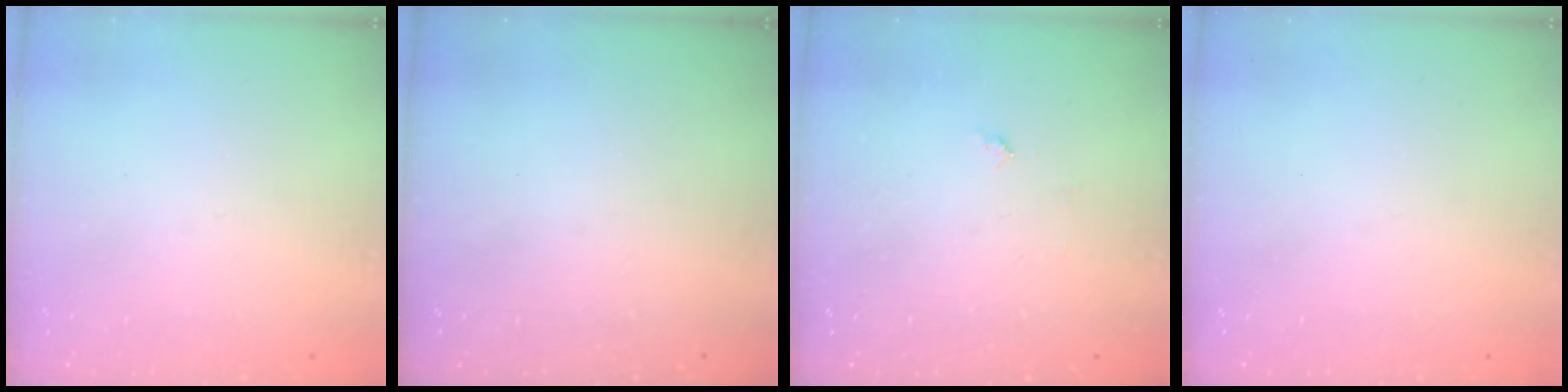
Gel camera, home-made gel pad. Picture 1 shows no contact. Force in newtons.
{"total": 0.0}
{"total": 4.3, "press": 4.3, "slide": 0.5}
{"total": 0.0}